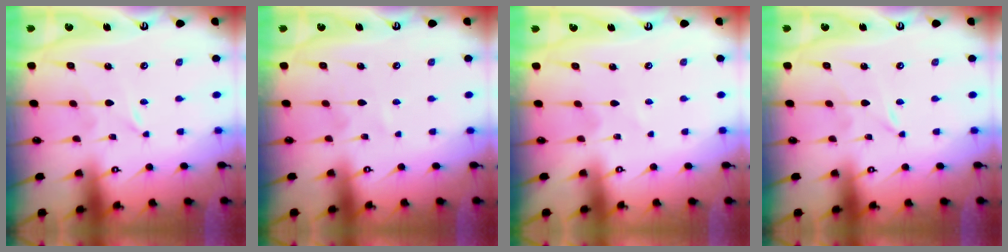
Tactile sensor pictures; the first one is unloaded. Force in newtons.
{"total": 2.2, "press": 2.2, "slide": 0.2}
{"total": 1.8, "press": 1.7, "slide": 0.3}
{"total": 0.0}